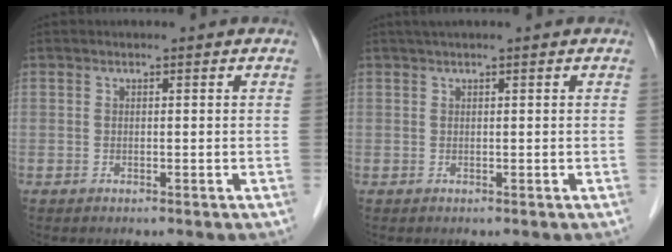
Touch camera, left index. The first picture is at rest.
{"total": 2.5, "force": [2.0, -0.1, 1.5], "torque": [-0.020, 0.029, 0.035]}